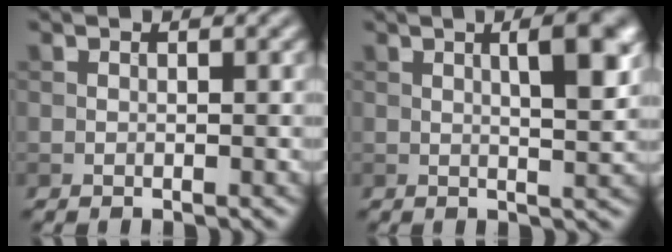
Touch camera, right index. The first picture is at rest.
{"total": 5.5, "force": [1.6, 1.5, 5.0], "torque": [-0.052, 0.012, 0.018]}